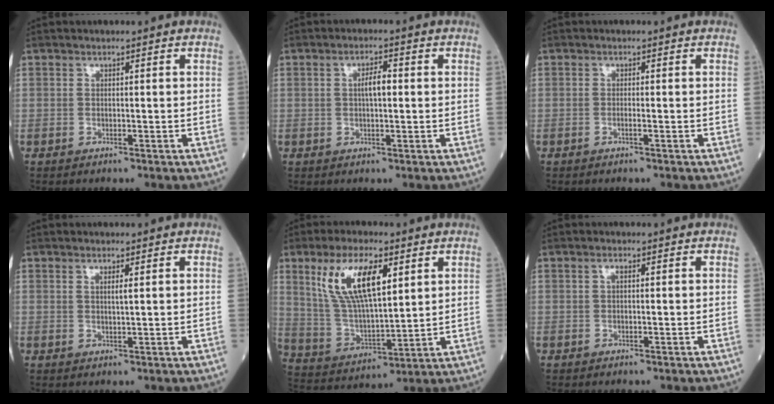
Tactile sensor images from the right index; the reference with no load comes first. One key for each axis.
{"total": 2.9, "fx": 0.3, "fy": 0.8, "fz": 2.8, "tx": -0.049, "ty": 0.005, "tz": 0.004}
{"total": 0.6, "fx": -0.3, "fy": -0.1, "fz": 0.5, "tx": -0.010, "ty": 0.001, "tz": -0.008}
{"total": 1.4, "fx": 0.6, "fy": 0.0, "fz": 1.3, "tx": -0.024, "ty": -0.002, "tz": 0.009}
{"total": 13.4, "fx": 5.8, "fy": 4.2, "fz": 11.3, "tx": -0.235, "ty": 0.011, "tz": 0.118}
{"total": 0.8, "fx": 0.2, "fy": 0.2, "fz": 0.8, "tx": -0.013, "ty": 0.003, "tz": 0.002}